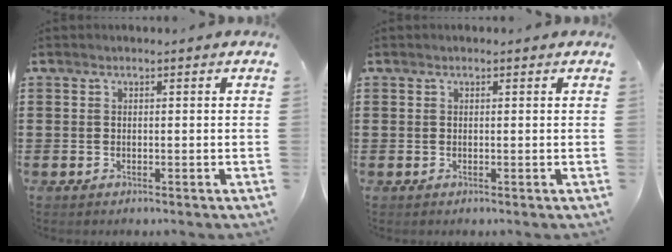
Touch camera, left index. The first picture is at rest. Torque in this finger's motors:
{"motor_torque": [2.14, 0.00, 0.15, 0.00]}